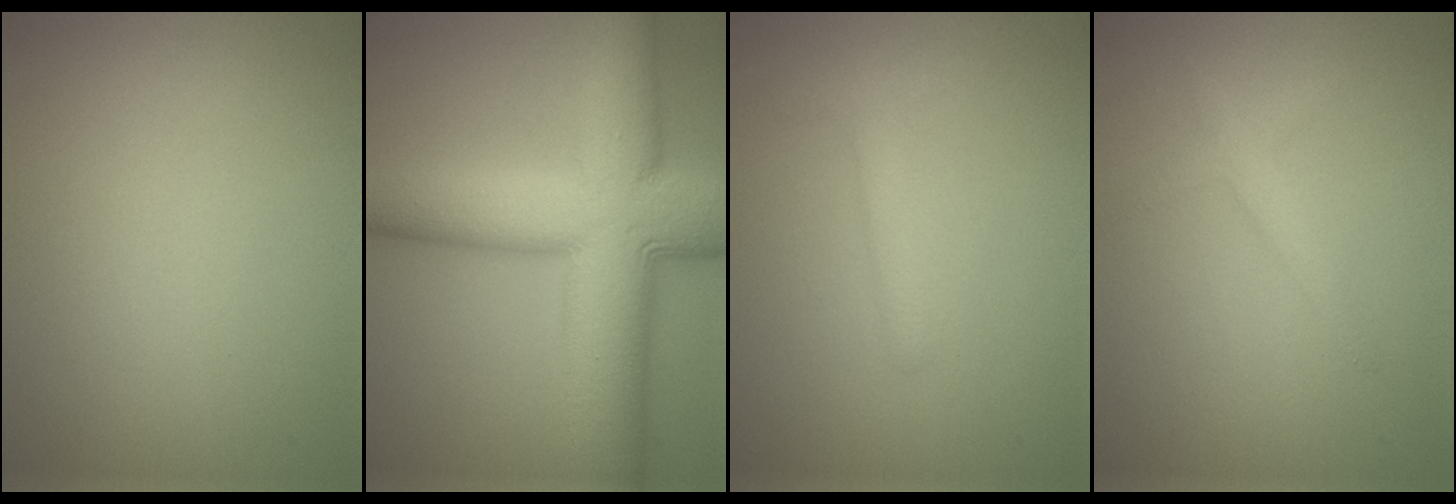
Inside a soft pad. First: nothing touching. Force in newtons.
{"total": 13.3, "press": 13.3, "slide": 0.2}
{"total": 1.8, "press": 1.8, "slide": 0.2}
{"total": 1.6, "press": 1.6, "slide": 0.1}